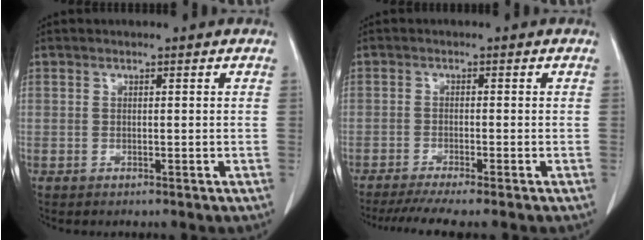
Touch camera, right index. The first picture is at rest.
{"total": 6.7, "force": [-5.6, -0.4, 3.7], "torque": [-0.050, -0.015, -0.090]}